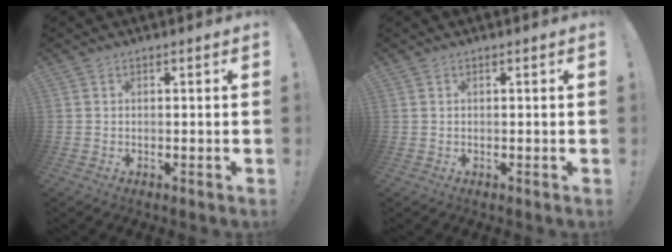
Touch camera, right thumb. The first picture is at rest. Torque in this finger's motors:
{"motor_torque": [0.01, -0.07, 0.05, 0.05, 0.00]}